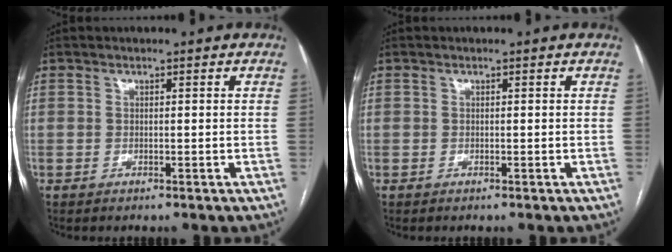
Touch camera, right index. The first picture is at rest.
{"total": 0.0}